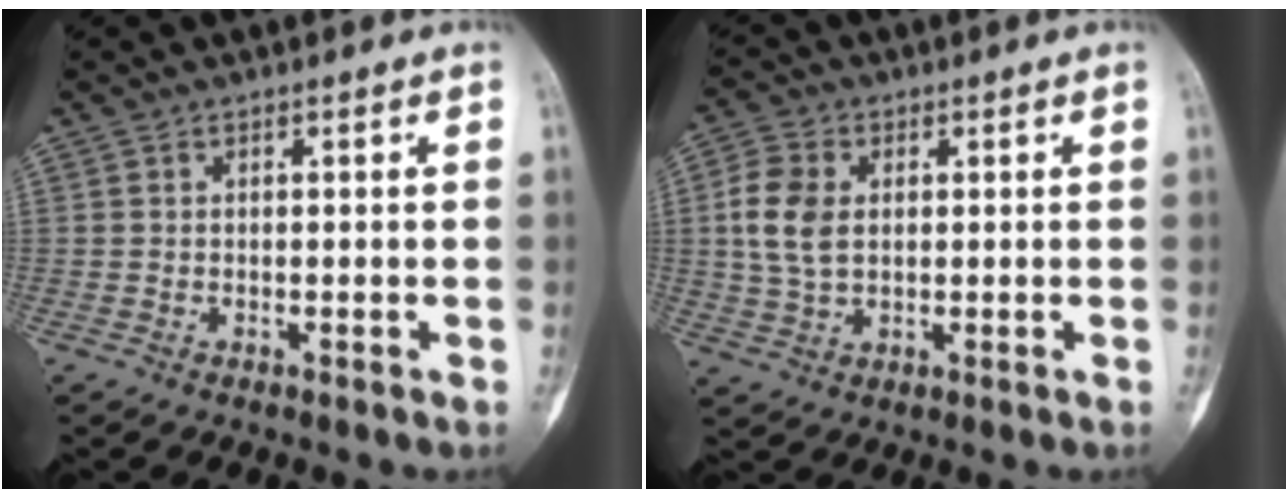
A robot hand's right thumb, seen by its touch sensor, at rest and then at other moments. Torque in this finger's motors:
{"motor_torque": [-0.54, 0.92, 0.88, -0.01, 0.02]}